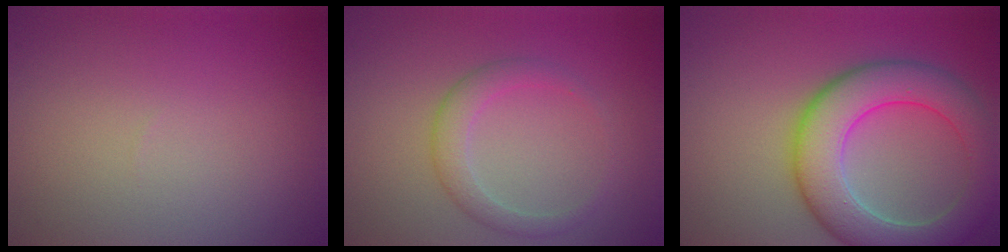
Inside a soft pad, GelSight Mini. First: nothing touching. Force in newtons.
{"total": 2.3, "press": 2.3, "slide": 0.1}
{"total": 8.0, "press": 8.0, "slide": 0.4}